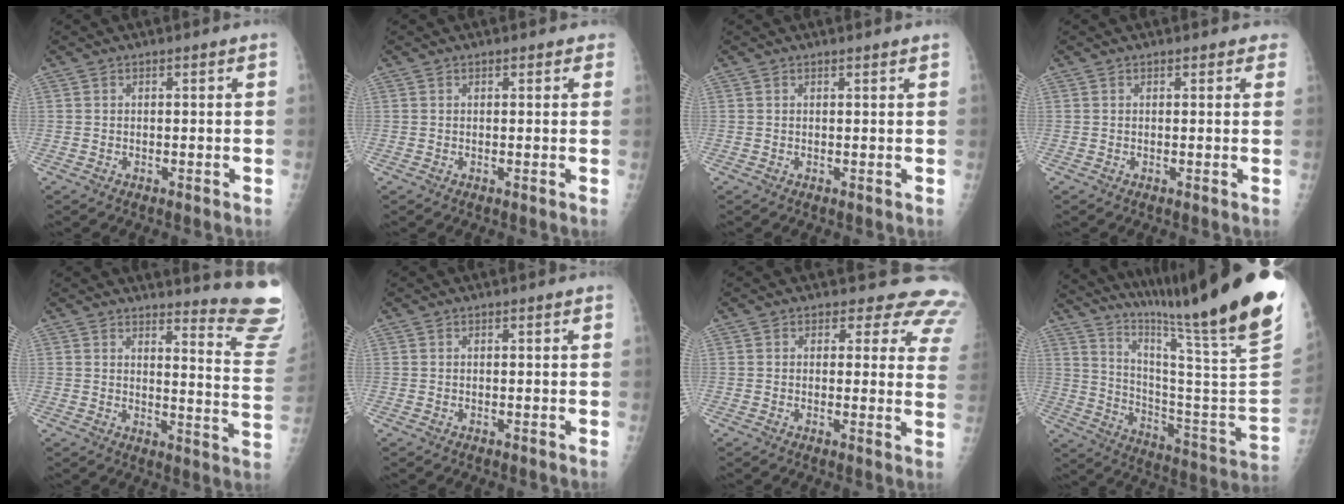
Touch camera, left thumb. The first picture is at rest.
{"total": 1.2, "force": [0.9, 0.7, 0.2], "torque": [0.013, -0.002, 0.005]}
{"total": 1.1, "force": [1.1, 0.0, 0.2], "torque": [-0.004, -0.003, 0.014]}
{"total": 1.8, "force": [1.5, 1.0, 0.2], "torque": [0.019, -0.004, 0.005]}
{"total": 14.3, "force": [14.0, -0.2, 3.0], "torque": [-0.017, -0.193, 0.139]}
{"total": 0.0}
{"total": 11.4, "force": [9.4, 5.7, 3.2], "torque": [0.020, -0.042, 0.070]}
{"total": 32.5, "force": [25.4, -0.6, 20.4], "torque": [-0.308, -0.182, 0.373]}